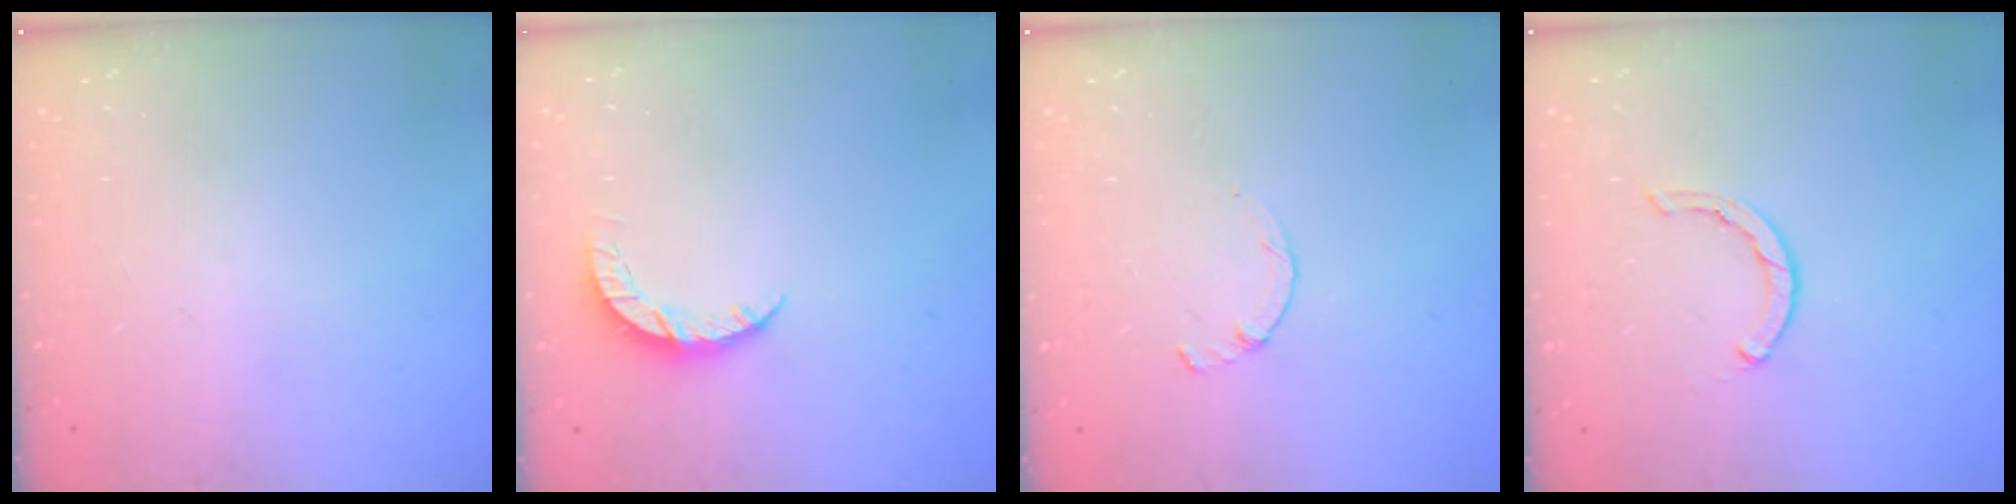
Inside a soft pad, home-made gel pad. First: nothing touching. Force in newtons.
{"total": 5.2, "press": 5.1, "slide": 0.4}
{"total": 0.9, "press": 0.8, "slide": 0.3}
{"total": 1.6, "press": 1.5, "slide": 0.4}